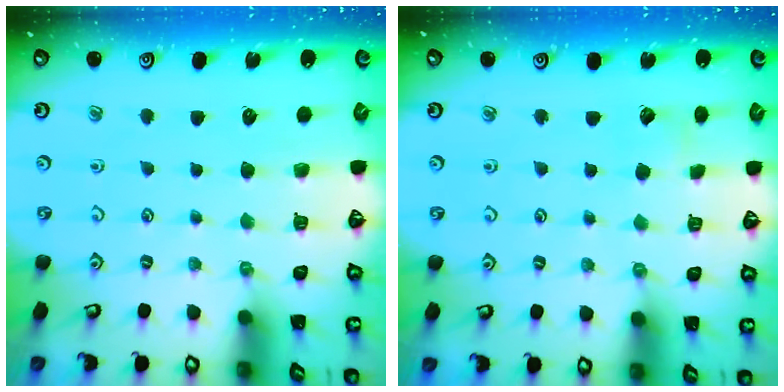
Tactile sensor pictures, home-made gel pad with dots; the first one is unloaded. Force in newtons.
{"total": 2.7, "press": 2.7, "slide": 0.2}